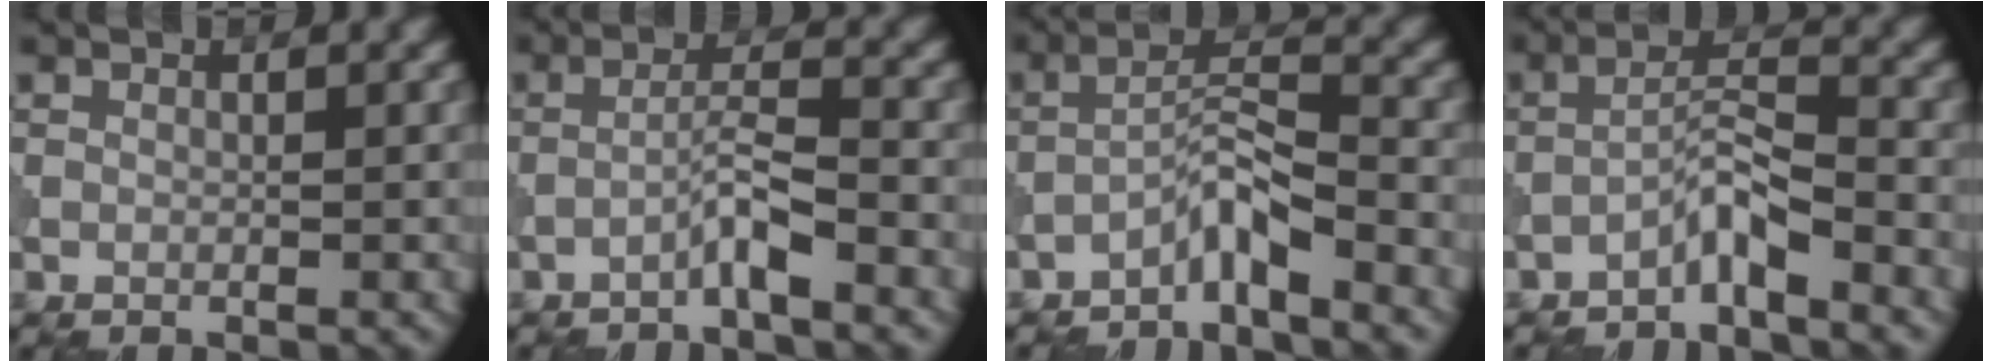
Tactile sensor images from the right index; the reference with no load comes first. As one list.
[{"total": 2.5, "force": [-1.6, 0.0, 2.0], "torque": [-0.039, 0.016, -0.035]}, {"total": 3.6, "force": [-2.7, 0.5, 2.3], "torque": [-0.043, 0.018, -0.056]}, {"total": 3.1, "force": [-2.3, 0.3, 2.0], "torque": [-0.038, 0.017, -0.048]}]